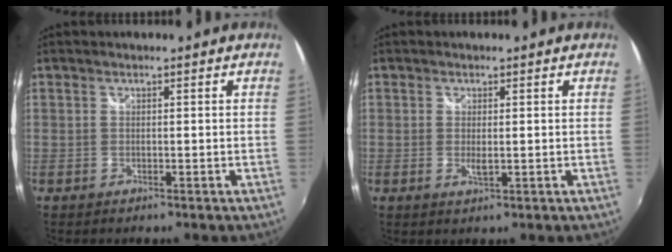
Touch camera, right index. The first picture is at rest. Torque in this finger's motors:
{"motor_torque": [-0.03, 0.10, 0.02, 0.03]}